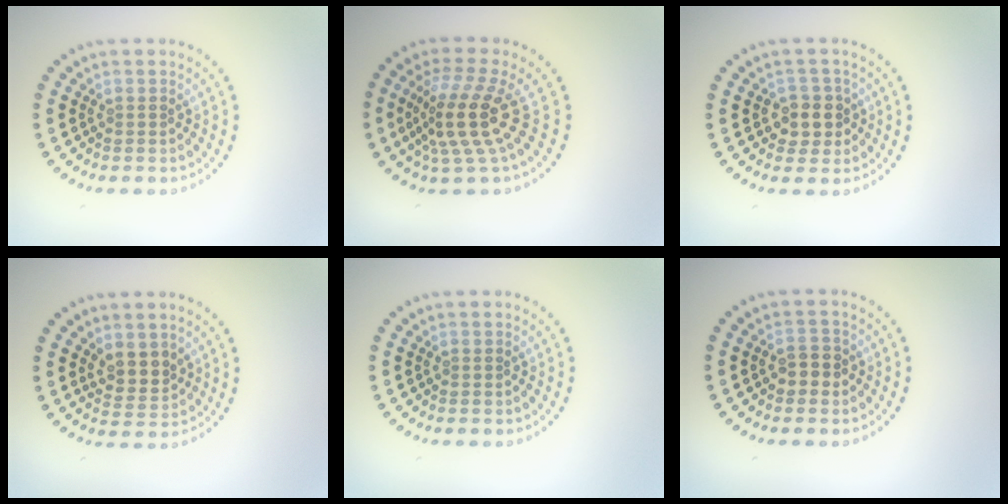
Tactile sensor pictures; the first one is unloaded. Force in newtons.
{"total": 4.9, "press": 3.7, "slide": 3.3}
{"total": 2.5, "press": 2.4, "slide": 0.9}
{"total": 2.5, "press": 2.3, "slide": 1.1}
{"total": 0.0}
{"total": 1.8, "press": 1.8, "slide": 0.5}